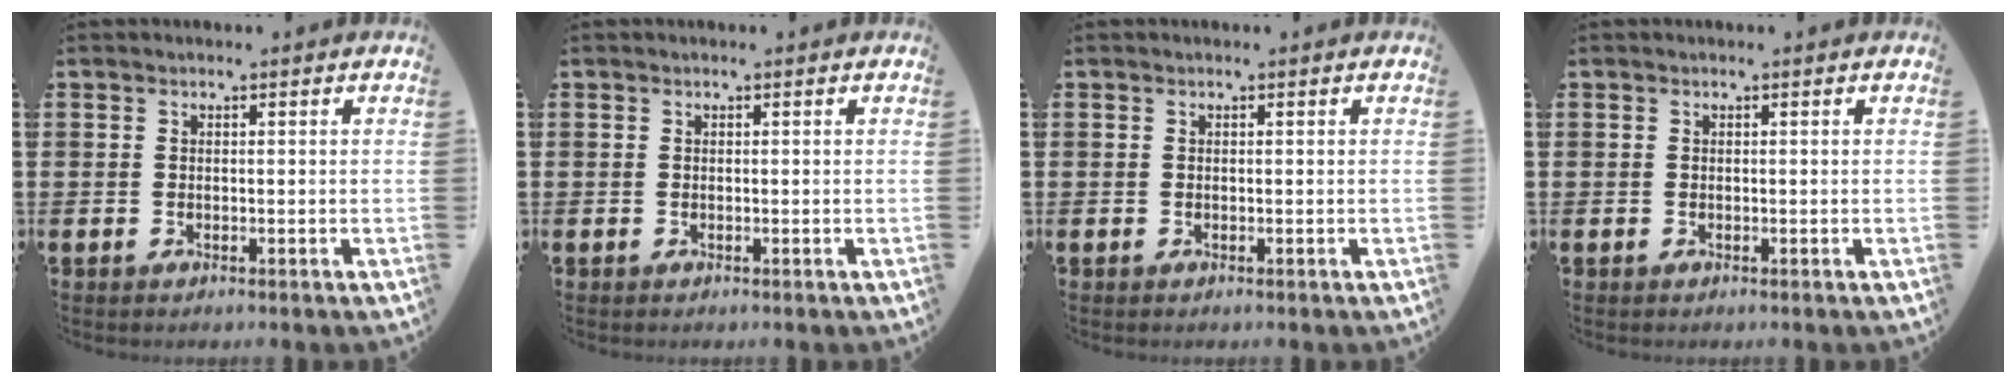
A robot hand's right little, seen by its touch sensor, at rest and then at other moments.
{"total": 0.0}
{"total": 0.0}
{"total": 0.0}